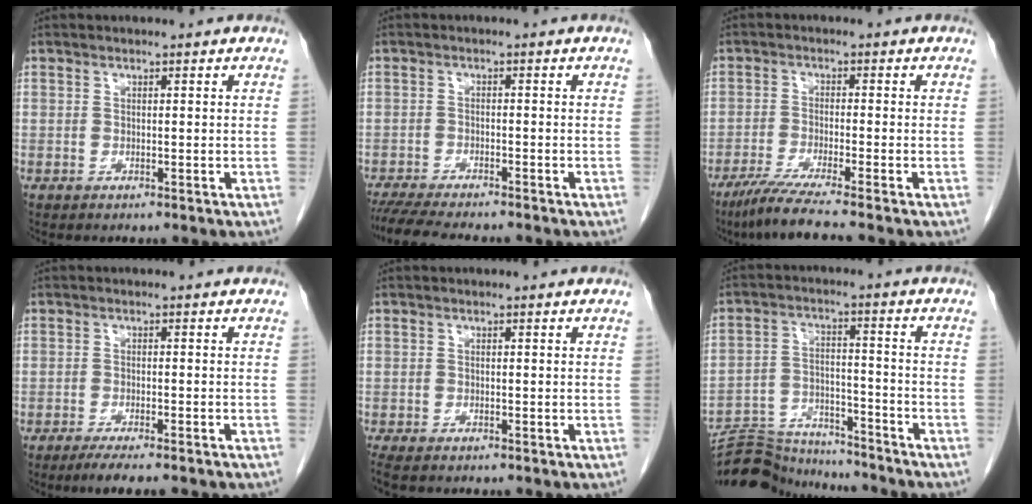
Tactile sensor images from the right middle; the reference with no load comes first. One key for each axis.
{"total": 10.0, "fx": -8.8, "fy": 1.0, "fz": 4.6, "tx": -0.072, "ty": -0.020, "tz": -0.134}
{"total": 6.9, "fx": -5.5, "fy": -1.5, "fz": 3.9, "tx": -0.066, "ty": -0.027, "tz": -0.100}
{"total": 6.5, "fx": -5.2, "fy": 0.7, "fz": 3.8, "tx": -0.048, "ty": -0.012, "tz": -0.073}
{"total": 3.1, "fx": -2.5, "fy": 0.9, "fz": 1.5, "tx": -0.027, "ty": -0.009, "tz": -0.039}
{"total": 13.3, "fx": -13.0, "fy": 2.2, "fz": 1.8, "tx": -0.028, "ty": 0.021, "tz": -0.207}